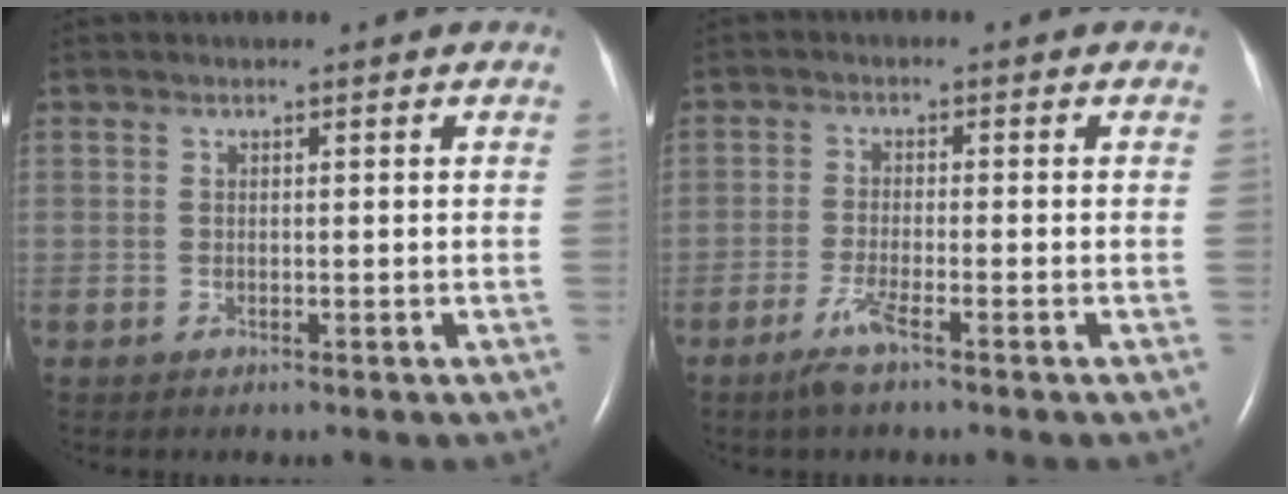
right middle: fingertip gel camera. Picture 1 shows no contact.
{"total": 3.5, "force": [-2.3, -0.1, 2.6], "torque": [-0.063, -0.009, -0.049]}